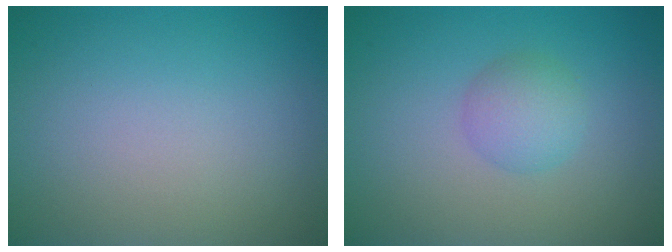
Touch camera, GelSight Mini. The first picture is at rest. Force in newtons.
{"total": 2.5, "press": 2.5, "slide": 0.1}